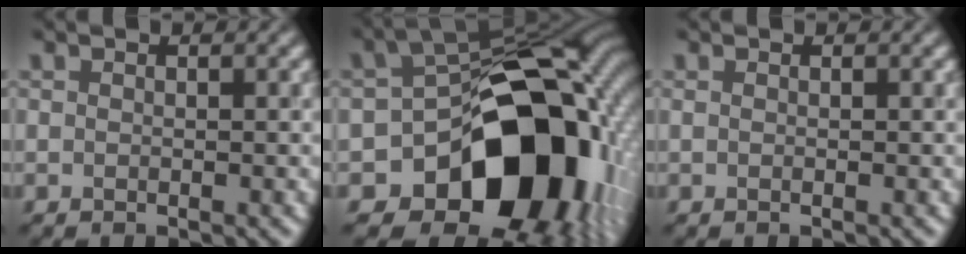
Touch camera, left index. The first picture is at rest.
{"total": 17.9, "force": [-5.7, 12.6, 11.3], "torque": [-0.126, -0.027, -0.087]}
{"total": 0.0}